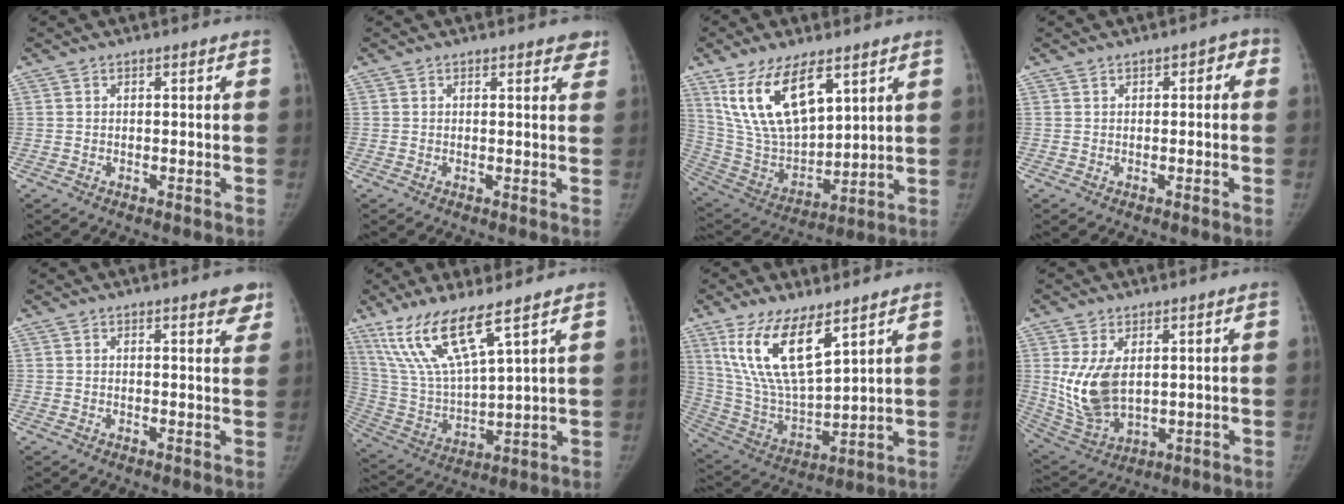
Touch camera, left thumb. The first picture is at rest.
{"total": 2.7, "force": [2.0, 1.2, 1.4], "torque": [0.008, -0.005, 0.017]}
{"total": 18.2, "force": [9.5, 8.6, 13.0], "torque": [-0.214, -0.041, 0.199]}
{"total": 2.6, "force": [0.5, 1.7, 1.9], "torque": [-0.009, 0.011, 0.002]}
{"total": 4.0, "force": [2.7, 1.2, 2.7], "torque": [-0.015, -0.012, 0.028]}
{"total": 14.5, "force": [9.5, 2.8, 10.6], "torque": [-0.217, -0.043, 0.206]}
{"total": 16.0, "force": [9.1, 5.7, 11.9], "torque": [-0.219, -0.046, 0.192]}
{"total": 11.3, "force": [2.1, 6.6, 8.9], "torque": [-0.167, -0.017, 0.059]}